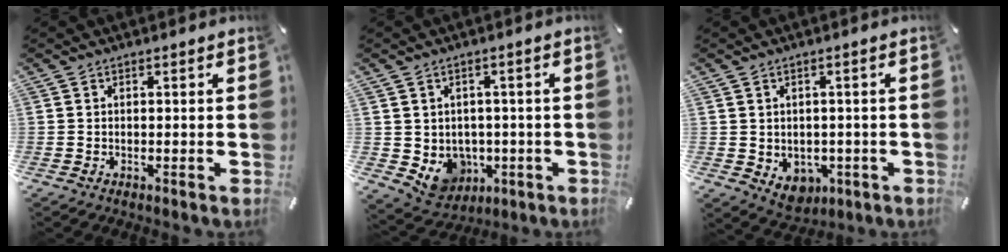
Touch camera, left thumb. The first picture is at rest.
{"total": 6.3, "force": [0.1, 6.1, 1.5], "torque": [-0.047, -0.018, 0.006]}
{"total": 4.0, "force": [0.0, 3.8, 1.3], "torque": [-0.002, -0.005, 0.001]}